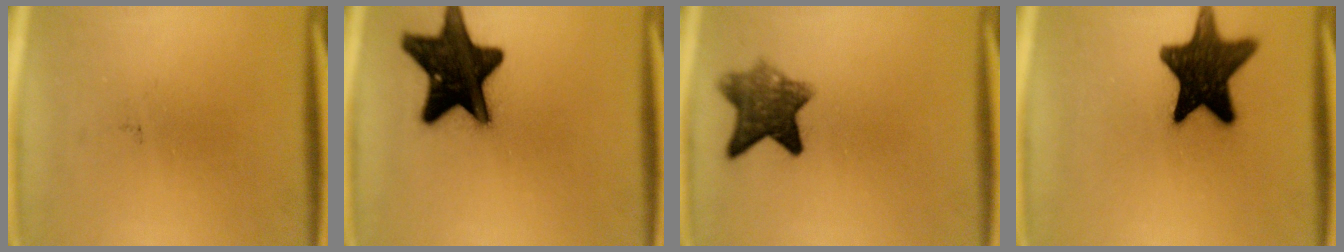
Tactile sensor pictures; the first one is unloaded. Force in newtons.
{"total": 18.6}
{"total": 7.7}
{"total": 16.0}